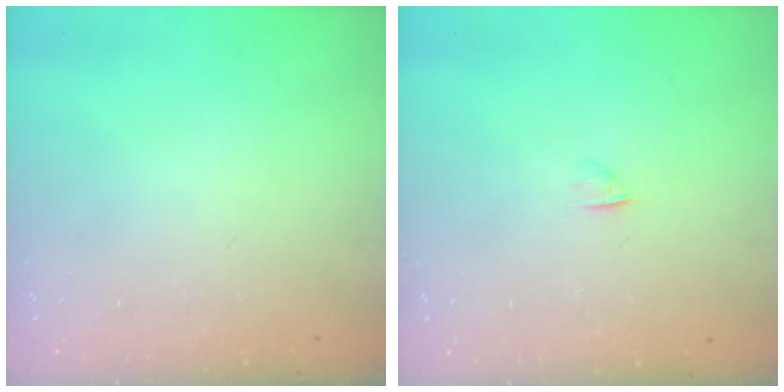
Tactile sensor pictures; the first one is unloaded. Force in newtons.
{"total": 1.6, "press": 1.5, "slide": 0.4}